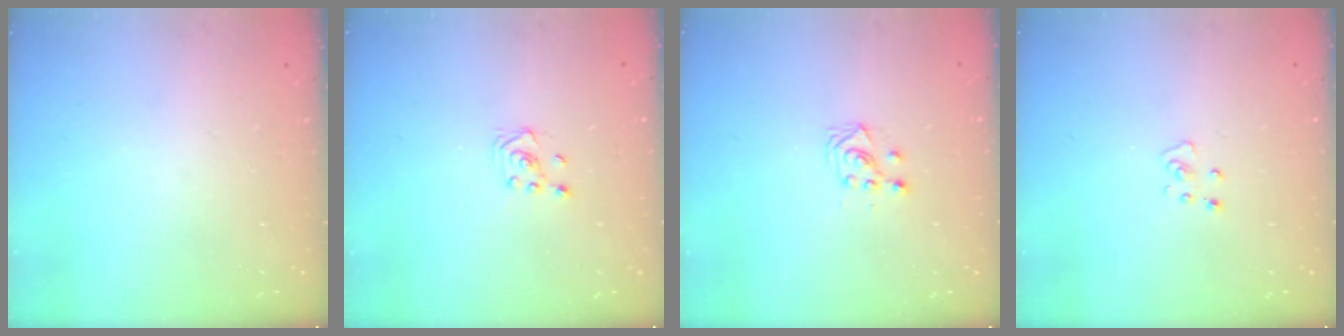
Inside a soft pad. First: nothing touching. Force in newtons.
{"total": 2.3, "press": 2.2, "slide": 0.8}
{"total": 3.4, "press": 3.3, "slide": 0.9}
{"total": 3.1, "press": 3.1, "slide": 0.2}